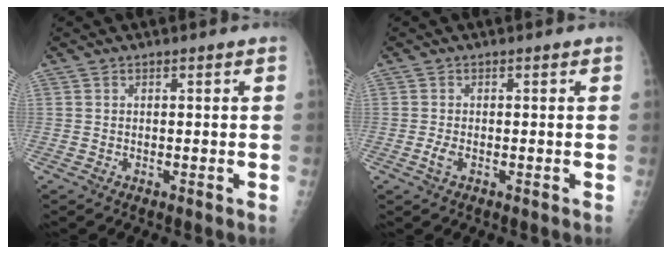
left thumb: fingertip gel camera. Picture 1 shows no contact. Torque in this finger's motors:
{"motor_torque": [-0.10, 0.07, 0.05, 0.02, 0.01]}